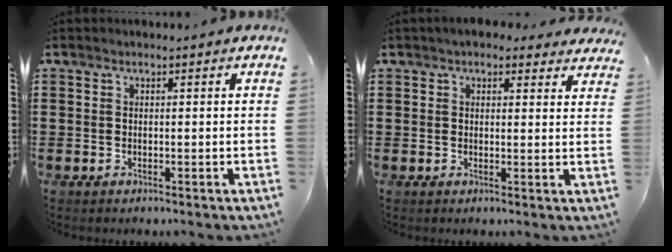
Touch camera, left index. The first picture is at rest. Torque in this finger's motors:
{"motor_torque": [2.14, 0.00, 0.23, 0.05]}